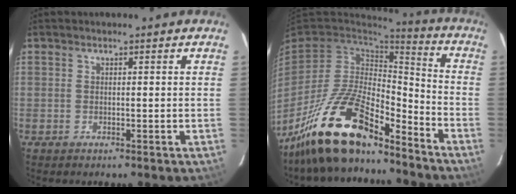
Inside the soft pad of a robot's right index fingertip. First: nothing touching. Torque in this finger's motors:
{"motor_torque": [1.08, -1.06, 1.05, 0.21]}